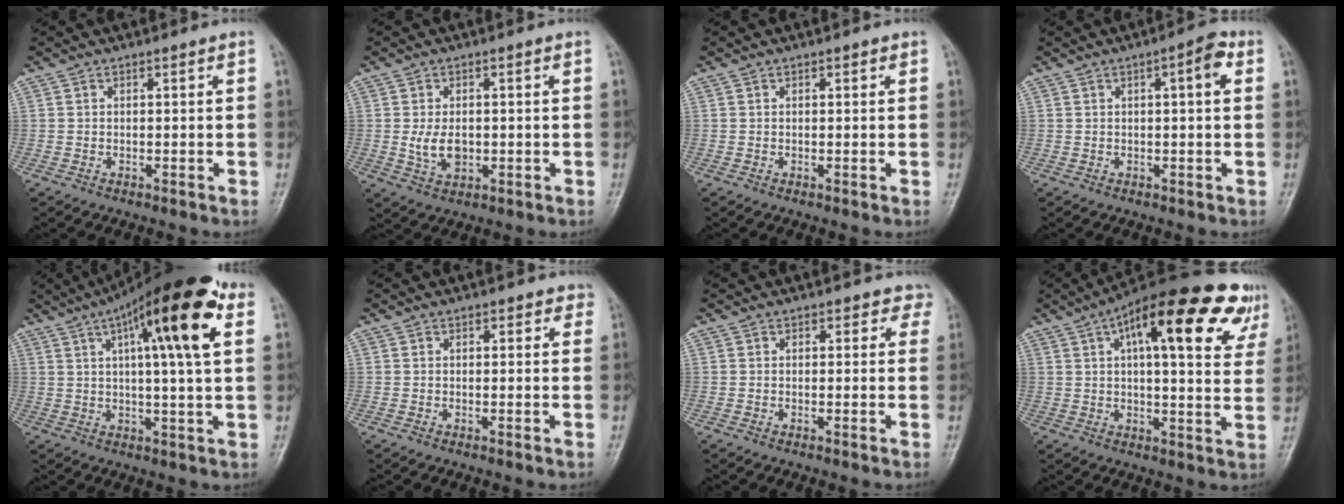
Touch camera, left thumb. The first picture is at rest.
{"total": 5.1, "force": [-0.3, 3.4, 3.8], "torque": [-0.062, -0.007, 0.001]}
{"total": 0.8, "force": [0.4, 0.5, 0.4], "torque": [0.000, -0.001, 0.002]}
{"total": 4.5, "force": [1.3, 1.3, 4.1], "torque": [-0.055, 0.007, 0.013]}
{"total": 18.2, "force": [6.9, 4.2, 16.3], "torque": [-0.240, 0.006, 0.098]}
{"total": 1.8, "force": [1.1, 1.3, 0.6], "torque": [0.017, -0.002, 0.006]}
{"total": 2.7, "force": [1.8, 1.9, 0.4], "torque": [0.029, -0.007, 0.004]}
{"total": 24.4, "force": [11.6, 8.3, 19.8], "torque": [-0.258, 0.008, 0.156]}